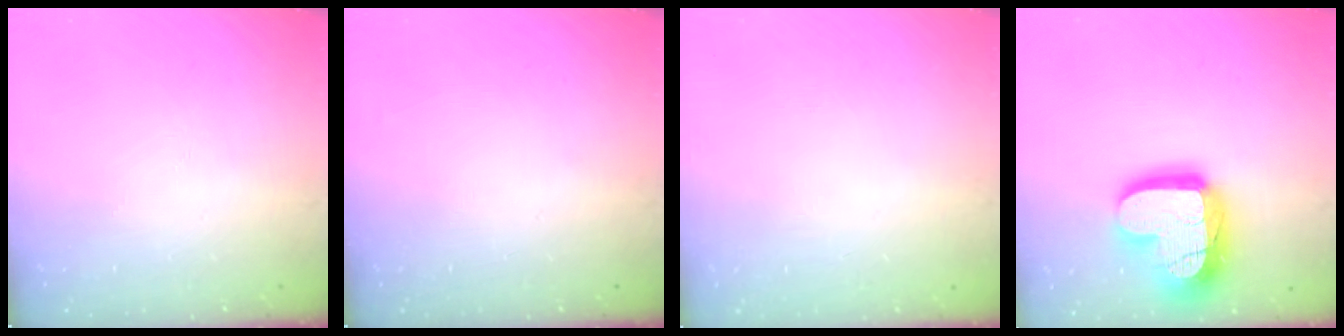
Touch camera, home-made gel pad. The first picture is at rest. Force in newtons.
{"total": 0.0}
{"total": 0.0}
{"total": 21.7, "press": 21.6, "slide": 1.9}